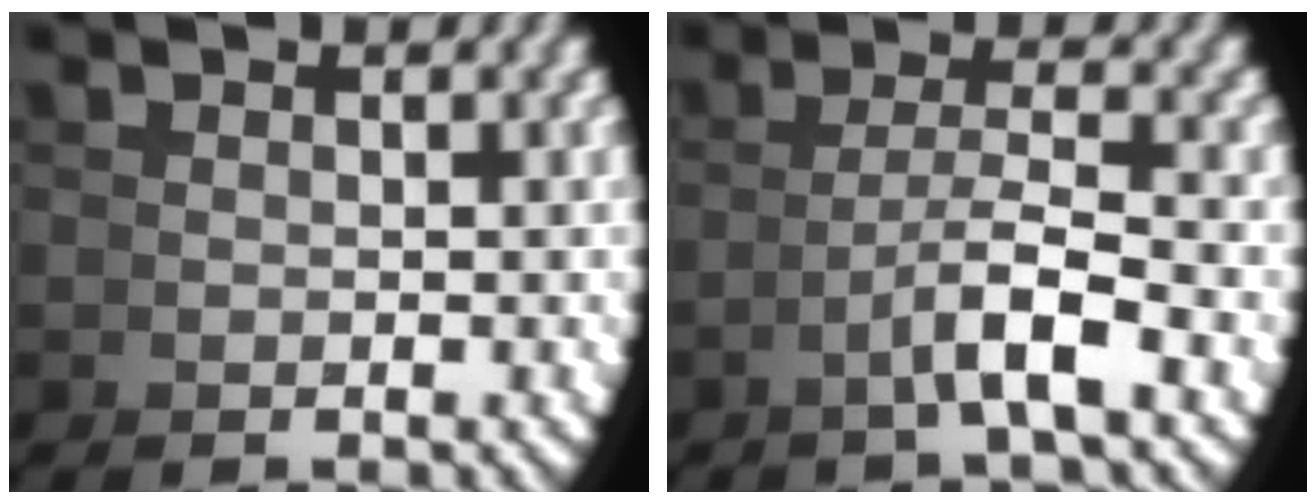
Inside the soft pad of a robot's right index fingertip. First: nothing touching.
{"total": 3.5, "force": [-0.7, 0.3, 3.4], "torque": [-0.058, 0.000, -0.009]}